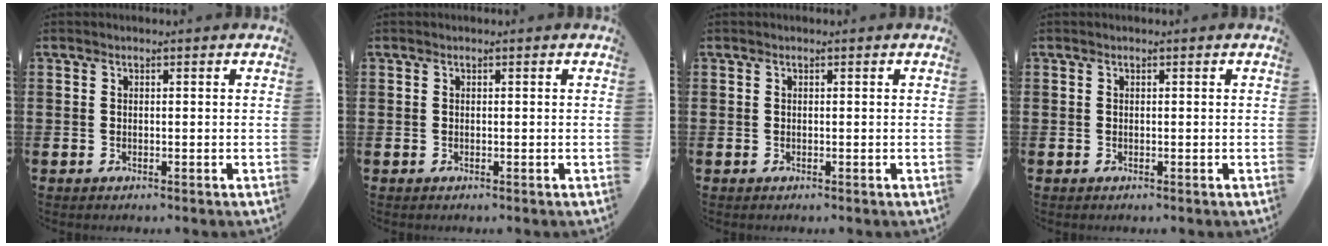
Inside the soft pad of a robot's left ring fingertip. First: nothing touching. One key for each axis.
{"total": 0.0}
{"total": 0.0}
{"total": 0.0}